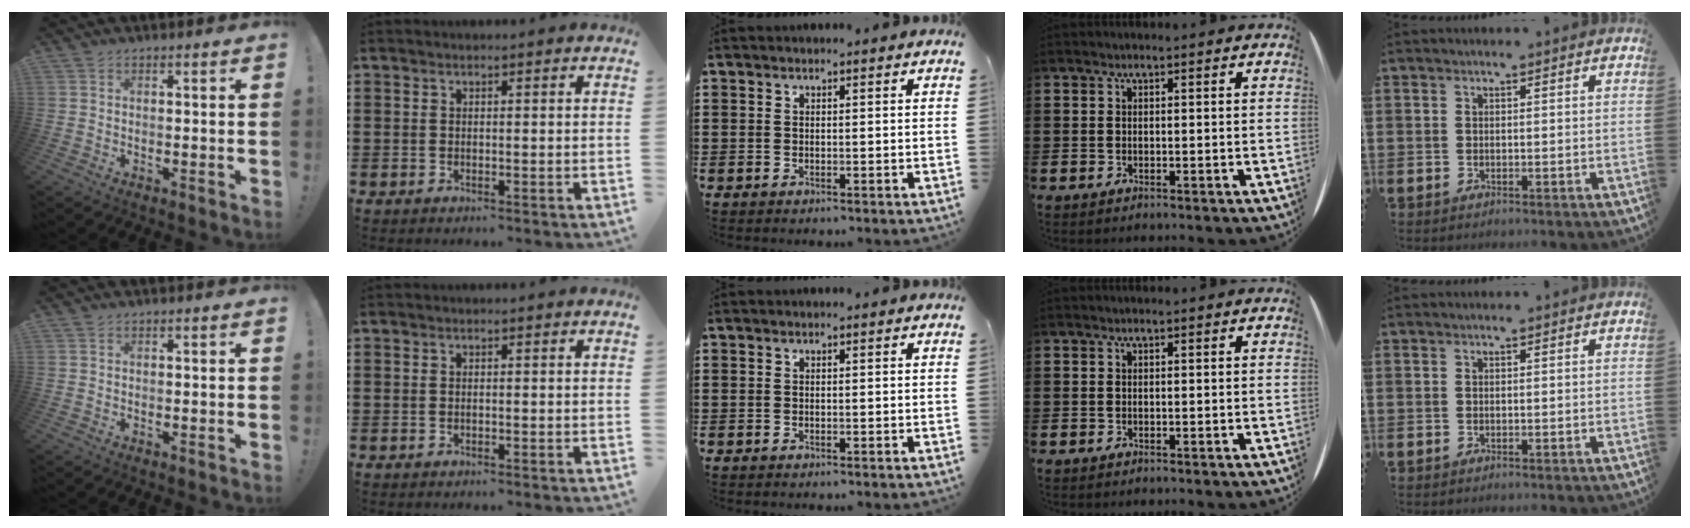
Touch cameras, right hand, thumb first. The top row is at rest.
{}